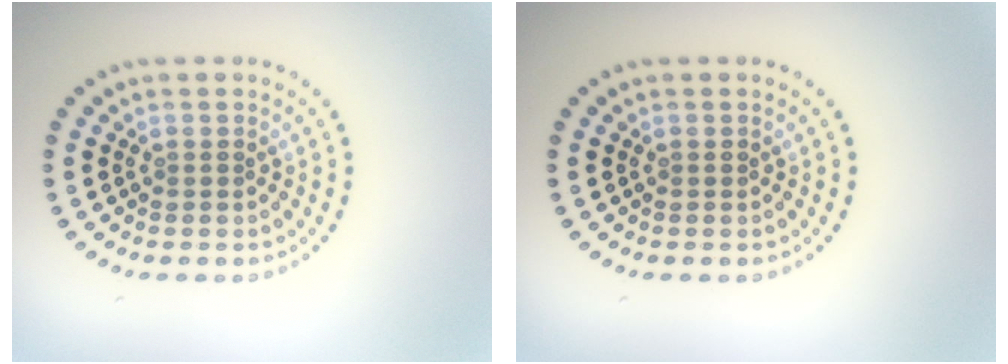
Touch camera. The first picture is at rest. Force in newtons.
{"total": 0.0}